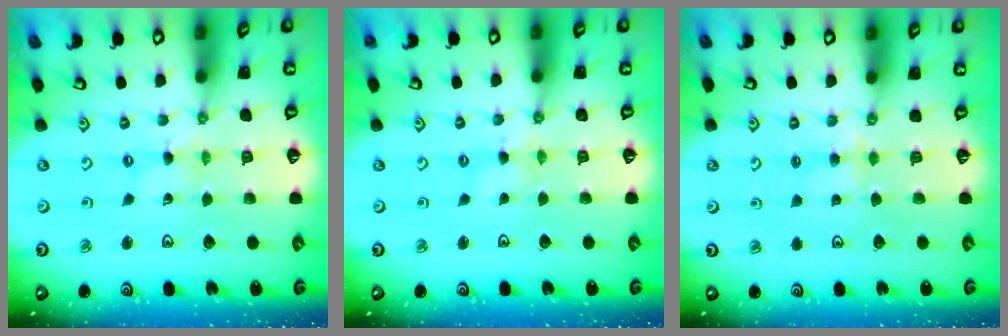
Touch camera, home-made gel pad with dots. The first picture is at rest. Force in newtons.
{"total": 0.0}
{"total": 2.6, "press": 2.5, "slide": 0.4}